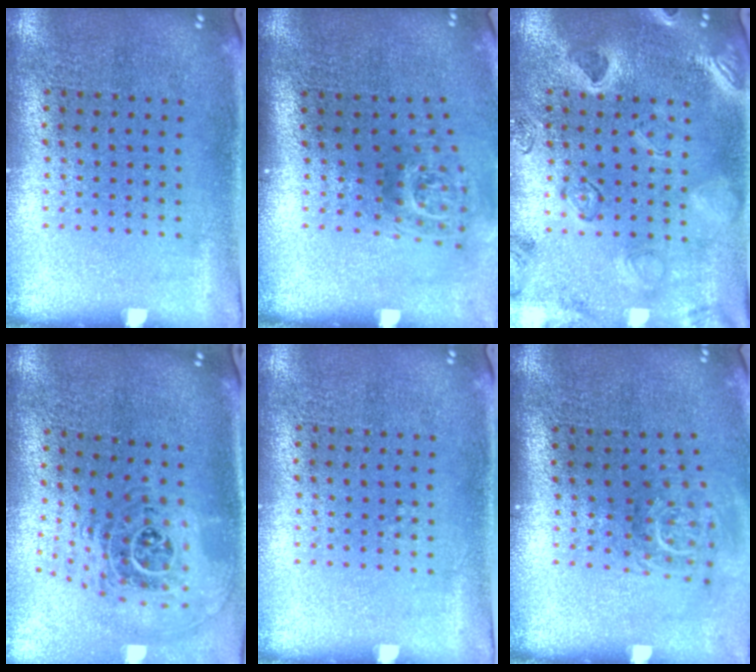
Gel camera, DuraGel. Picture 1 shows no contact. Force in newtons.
{"total": 1.8, "press": 1.2, "slide": 1.3}
{"total": 2.5, "press": 2.4, "slide": 0.9}
{"total": 1.8, "press": 1.5, "slide": 1.1}
{"total": 0.0}
{"total": 1.8, "press": 1.2, "slide": 1.3}